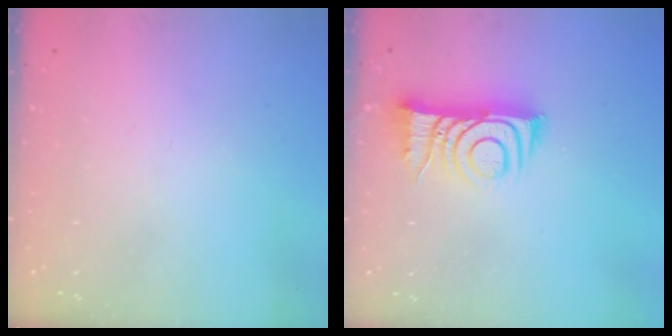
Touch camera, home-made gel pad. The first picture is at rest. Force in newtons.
{"total": 9.6, "press": 9.6, "slide": 0.7}